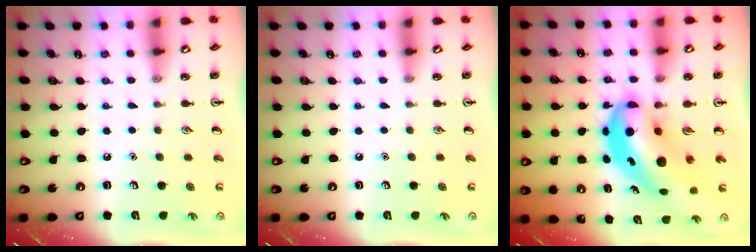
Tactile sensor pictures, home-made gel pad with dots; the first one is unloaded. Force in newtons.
{"total": 0.0}
{"total": 10.3, "press": 9.9, "slide": 3.0}